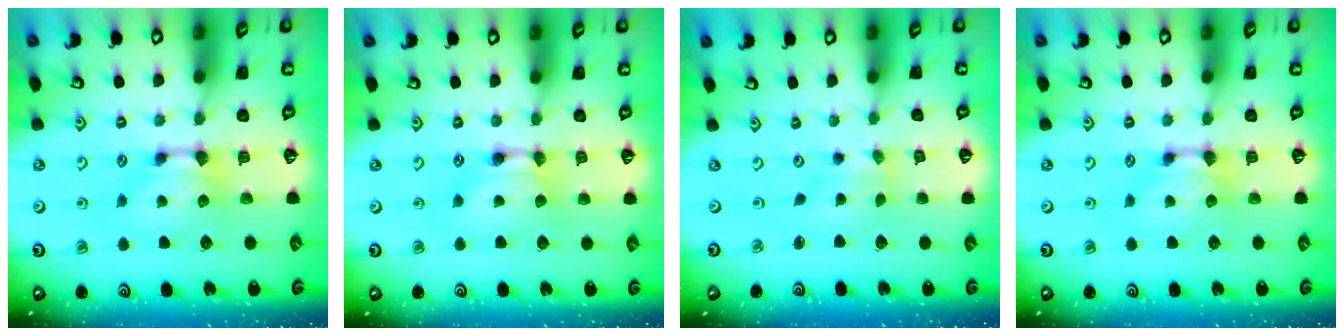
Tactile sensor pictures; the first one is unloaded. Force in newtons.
{"total": 1.7, "press": 1.7, "slide": 0.1}
{"total": 1.9, "press": 1.6, "slide": 0.9}
{"total": 0.0}